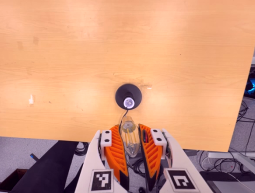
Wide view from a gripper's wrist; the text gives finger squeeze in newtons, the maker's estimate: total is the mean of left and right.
{"total": 20.4, "left": 24.8, "right": 15.9}